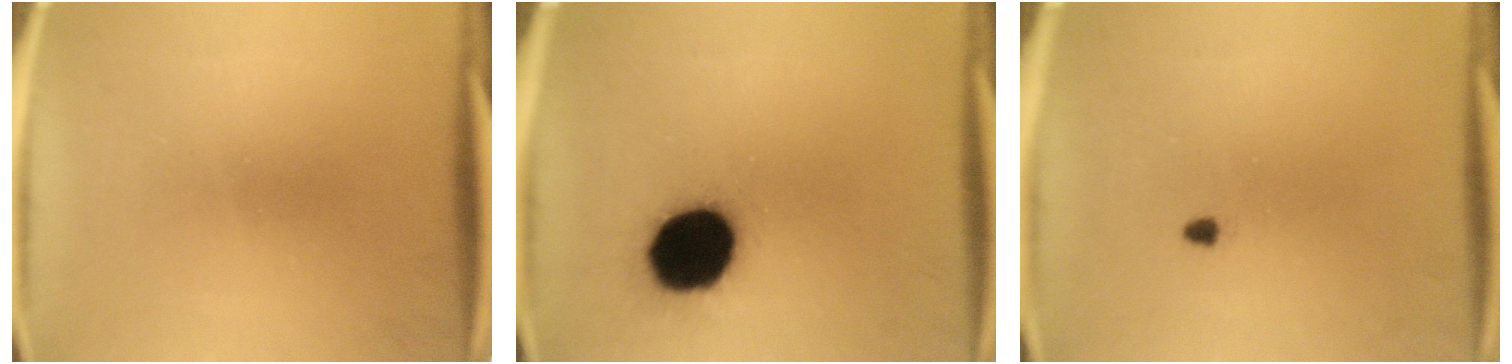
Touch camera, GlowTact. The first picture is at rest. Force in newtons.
{"total": 19.1}
{"total": 0.8}